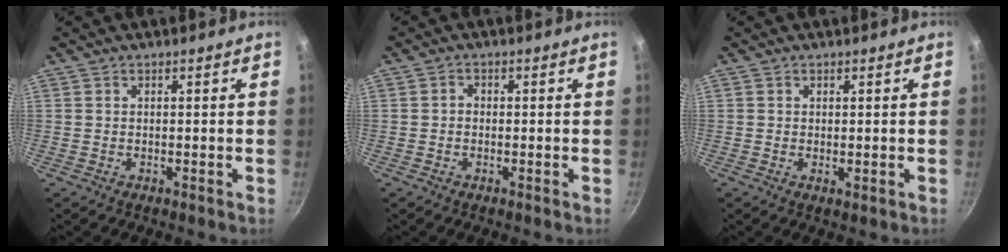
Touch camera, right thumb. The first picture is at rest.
{"total": 1.3, "force": [-0.2, 1.1, 0.7], "torque": [-0.011, 0.006, -0.006]}
{"total": 0.9, "force": [0.3, 0.5, 0.7], "torque": [-0.011, -0.007, 0.002]}